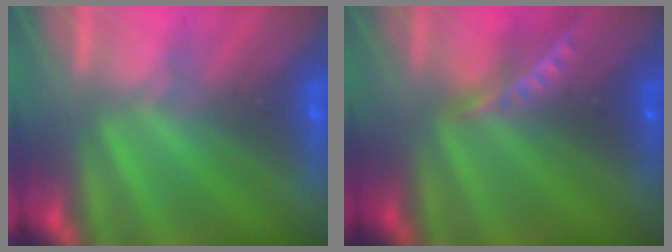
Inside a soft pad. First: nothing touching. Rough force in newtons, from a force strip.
{"total": 3.9}